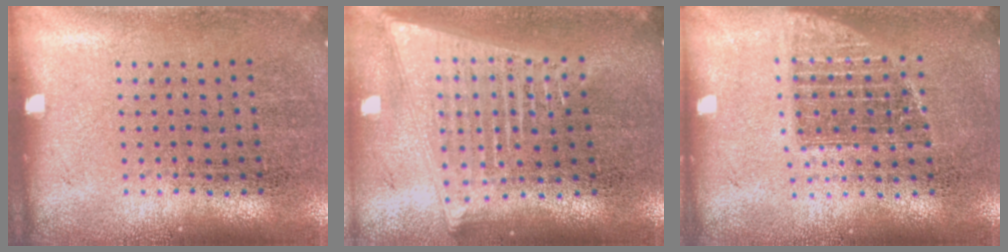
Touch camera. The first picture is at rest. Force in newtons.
{"total": 2.1, "press": 1.8, "slide": 1.0}
{"total": 1.3, "press": 1.1, "slide": 0.7}